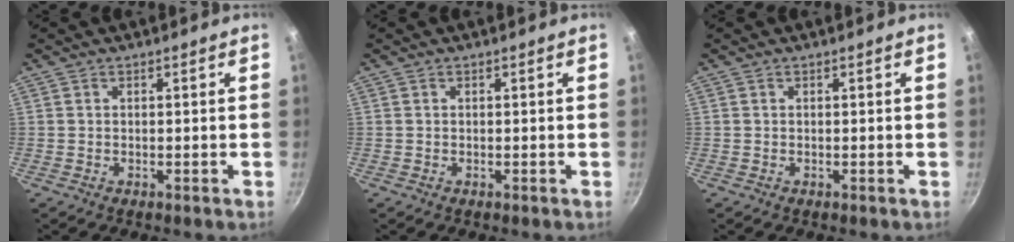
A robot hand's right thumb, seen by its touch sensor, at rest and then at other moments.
{"total": 0.0}
{"total": 0.0}